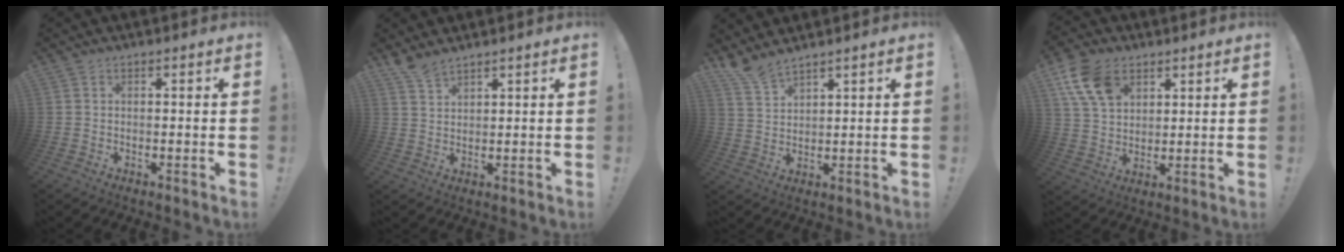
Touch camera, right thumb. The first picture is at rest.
{"total": 4.4, "force": [4.0, 1.0, 1.7], "torque": [-0.026, -0.028, 0.073]}
{"total": 6.0, "force": [5.5, 1.2, 2.2], "torque": [-0.044, -0.035, 0.102]}
{"total": 13.0, "force": [6.3, 8.9, 7.1], "torque": [-0.126, -0.016, 0.124]}